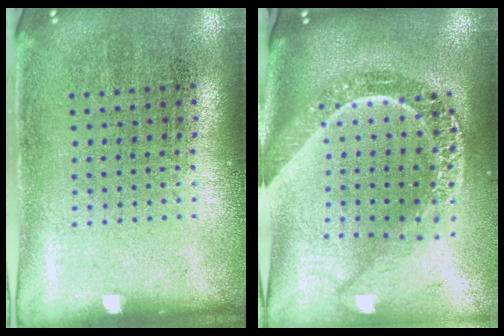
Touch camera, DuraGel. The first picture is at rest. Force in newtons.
{"total": 2.8, "press": 2.2, "slide": 1.7}